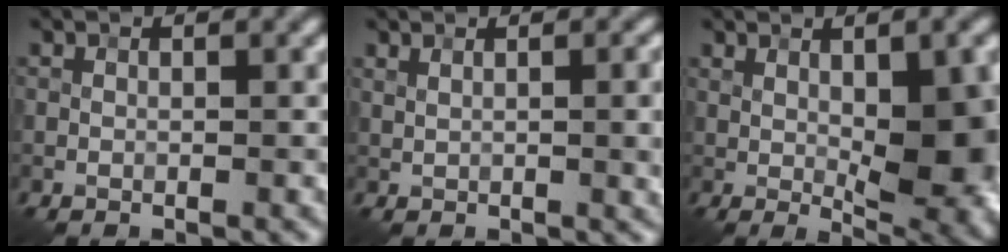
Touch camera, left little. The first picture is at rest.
{"total": 4.6, "force": [1.4, 1.8, 4.0], "torque": [-0.035, 0.017, 0.015]}
{"total": 10.3, "force": [0.0, 3.5, 9.7], "torque": [-0.137, -0.004, 0.003]}